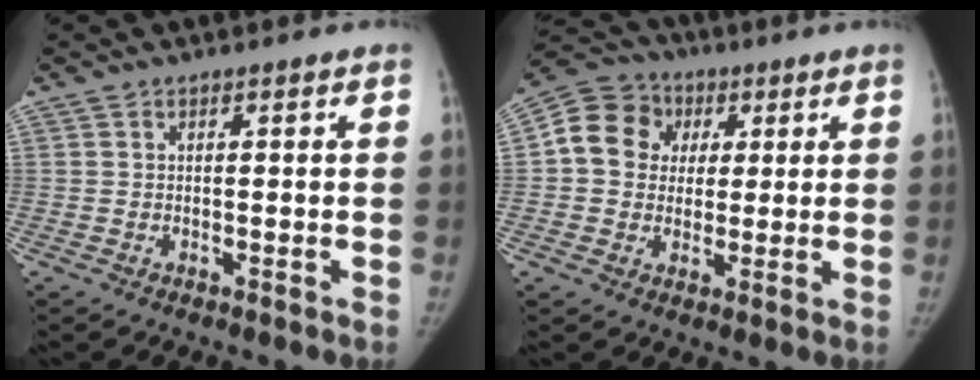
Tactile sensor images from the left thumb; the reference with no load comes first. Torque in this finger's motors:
{"motor_torque": [-0.14, 0.25, 0.70, -0.38, 0.03]}